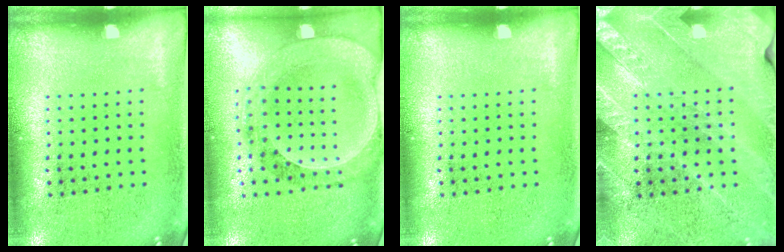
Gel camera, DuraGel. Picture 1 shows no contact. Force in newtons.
{"total": 1.5, "press": 1.5, "slide": 0.4}
{"total": 0.0}
{"total": 2.9, "press": 2.7, "slide": 0.9}